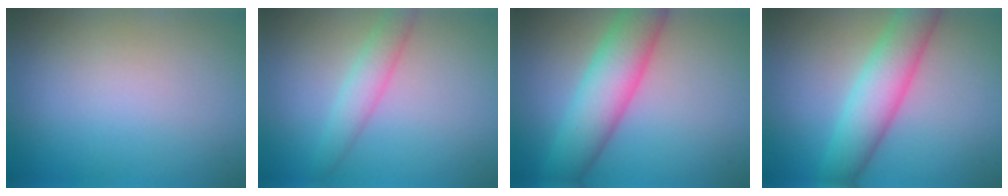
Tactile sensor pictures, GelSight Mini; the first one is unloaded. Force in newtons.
{"total": 2.7, "press": 2.7, "slide": 0.1}
{"total": 6.8, "press": 6.8, "slide": 0.5}
{"total": 5.9, "press": 5.8, "slide": 0.3}